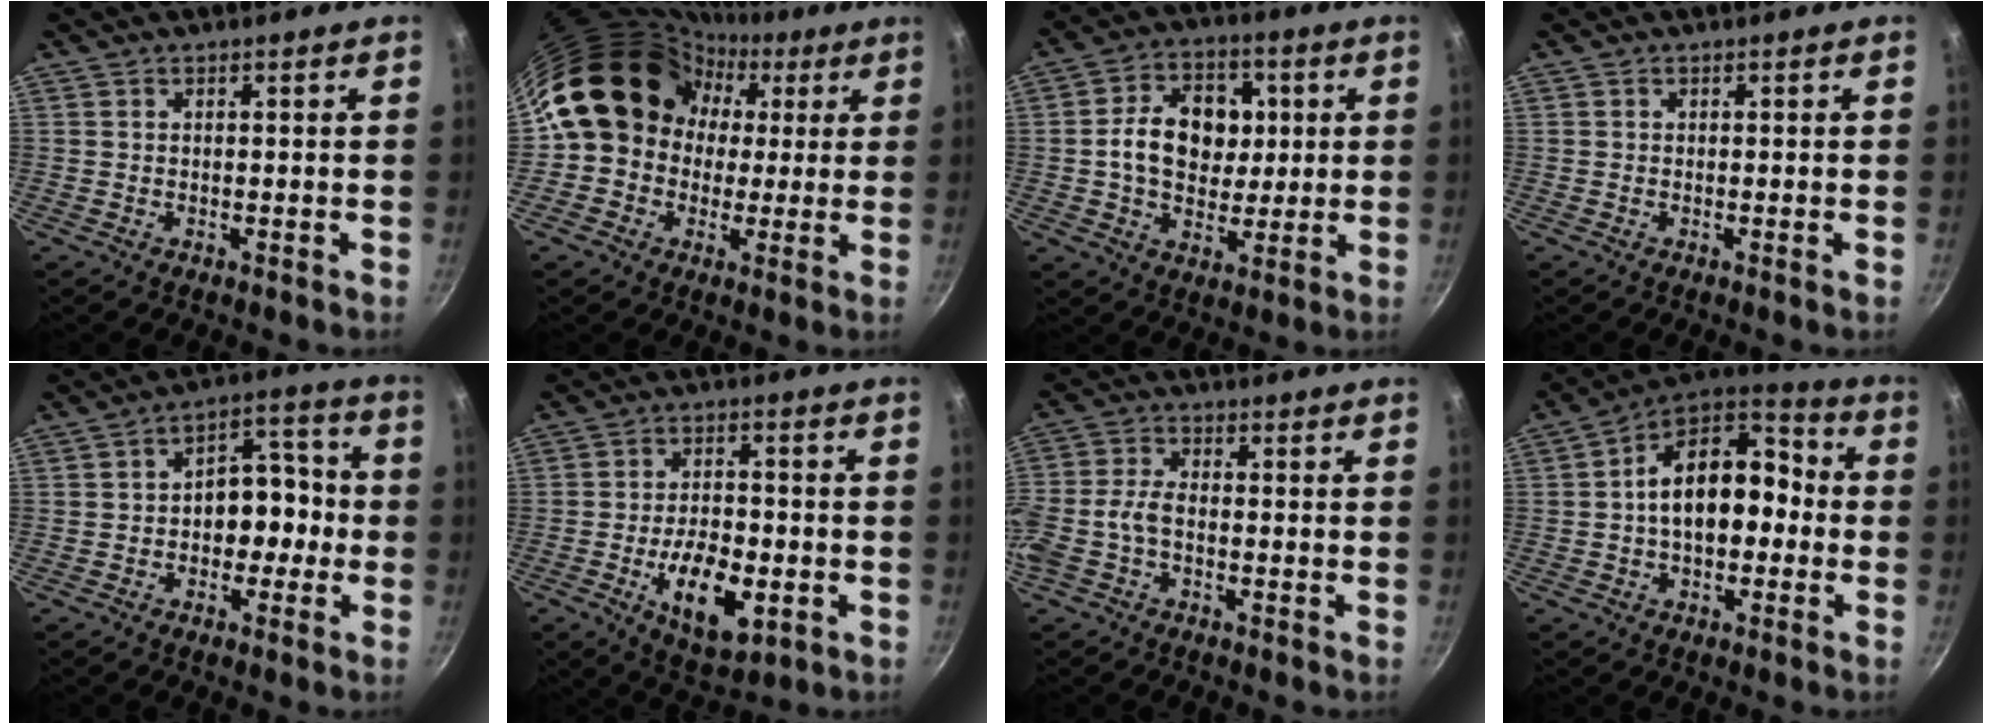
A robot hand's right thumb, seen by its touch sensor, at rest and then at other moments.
{"total": 16.1, "force": [1.6, 14.2, 7.4], "torque": [-0.083, 0.048, 0.013]}
{"total": 13.5, "force": [1.4, 10.2, 8.7], "torque": [-0.106, 0.009, 0.014]}
{"total": 0.0}
{"total": 9.1, "force": [-1.7, 6.5, 6.1], "torque": [-0.023, 0.049, -0.033]}
{"total": 12.9, "force": [-4.0, 6.4, 10.5], "torque": [-0.151, 0.011, -0.057]}
{"total": 6.3, "force": [-2.4, 3.2, 4.9], "torque": [-0.117, 0.023, -0.061]}
{"total": 16.1, "force": [-0.8, 10.5, 12.2], "torque": [-0.151, 0.055, -0.029]}